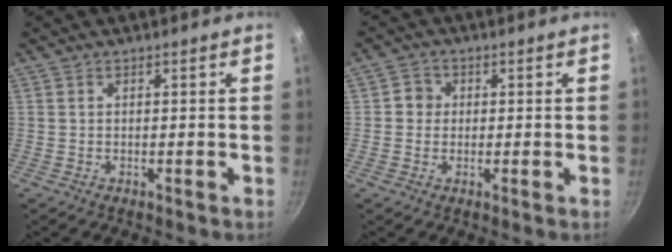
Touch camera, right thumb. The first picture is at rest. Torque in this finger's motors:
{"motor_torque": [-0.07, 0.23, 0.30, -0.22, -0.01]}